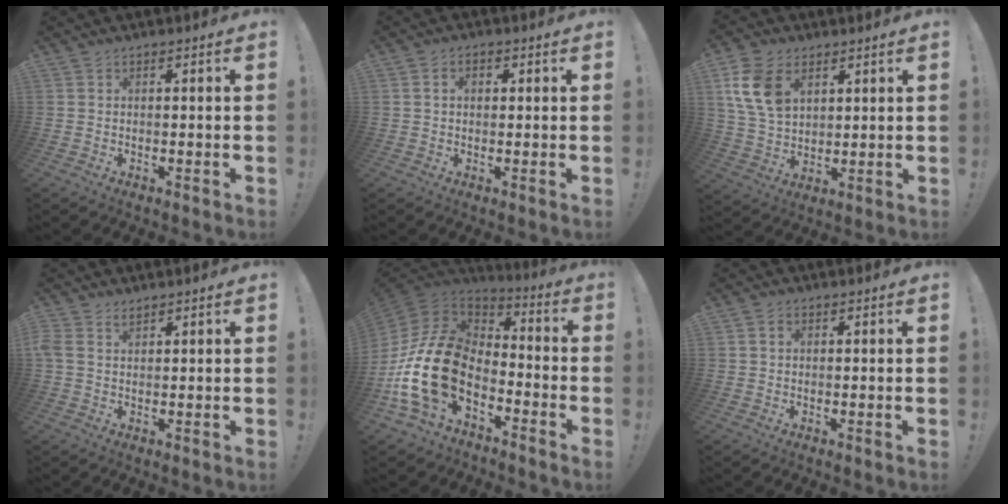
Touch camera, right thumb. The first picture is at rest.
{"total": 2.4, "force": [0.4, 1.7, 1.7], "torque": [-0.022, 0.002, 0.004]}
{"total": 13.4, "force": [5.8, 9.1, 7.9], "torque": [-0.147, -0.013, 0.113]}
{"total": 2.5, "force": [1.7, 1.3, 1.3], "torque": [-0.024, -0.005, 0.033]}
{"total": 20.1, "force": [-5.6, 12.7, 14.6], "torque": [-0.308, 0.031, -0.089]}
{"total": 1.4, "force": [0.5, 1.1, 0.7], "torque": [-0.007, 0.000, 0.009]}